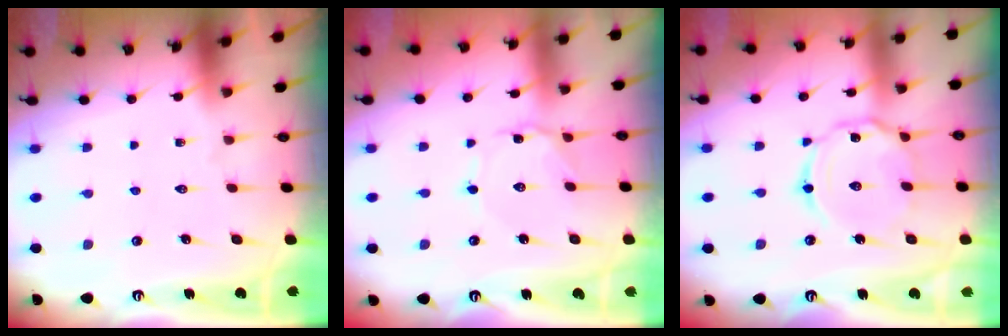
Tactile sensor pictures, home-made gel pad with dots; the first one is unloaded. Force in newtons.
{"total": 1.8, "press": 1.7, "slide": 0.2}
{"total": 9.4, "press": 9.4, "slide": 0.6}